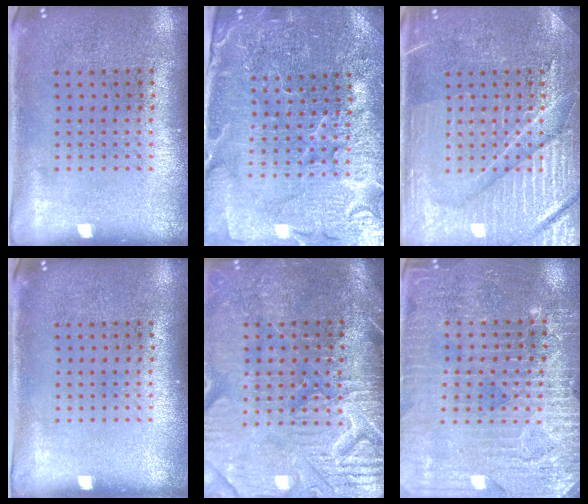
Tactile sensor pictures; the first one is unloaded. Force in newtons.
{"total": 4.6, "press": 4.4, "slide": 1.6}
{"total": 6.1, "press": 6.0, "slide": 0.8}
{"total": 0.0}
{"total": 4.4, "press": 4.0, "slide": 2.0}
{"total": 3.2, "press": 3.1, "slide": 0.7}